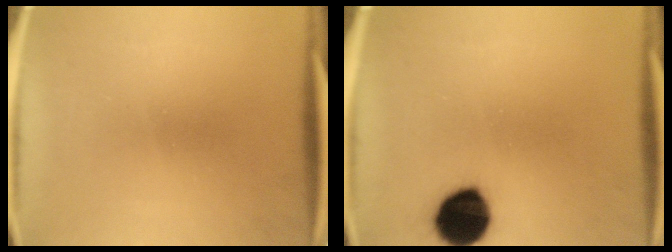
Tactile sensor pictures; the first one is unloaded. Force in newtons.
{"total": 12.8}